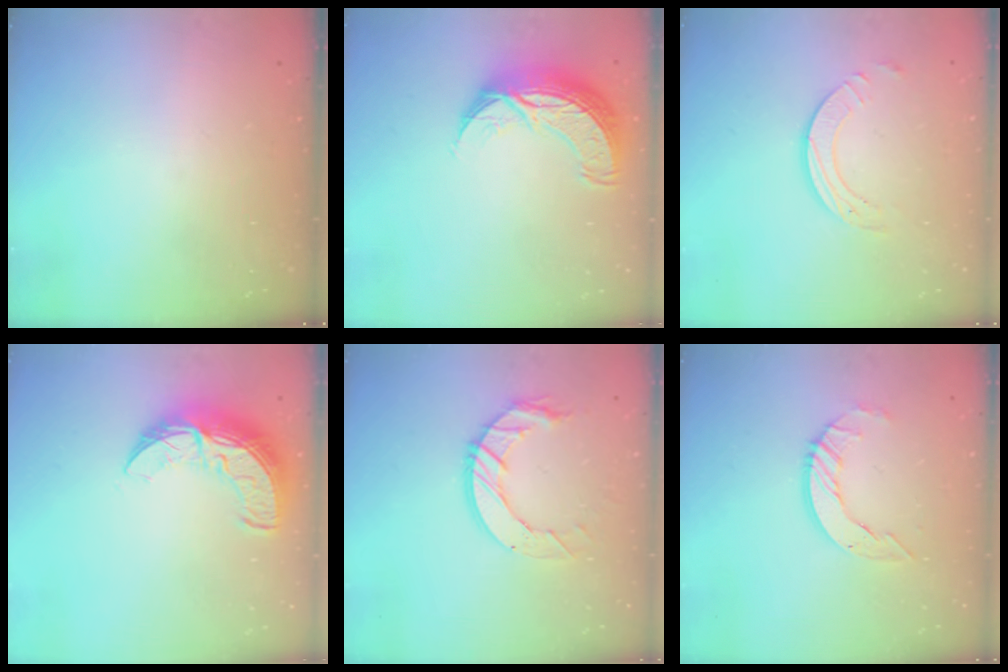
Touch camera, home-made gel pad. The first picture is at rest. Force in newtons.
{"total": 10.8, "press": 10.7, "slide": 1.0}
{"total": 5.8, "press": 5.8, "slide": 0.6}
{"total": 11.3, "press": 11.3, "slide": 0.8}
{"total": 11.0, "press": 11.0, "slide": 1.2}
{"total": 8.3, "press": 8.3, "slide": 0.7}